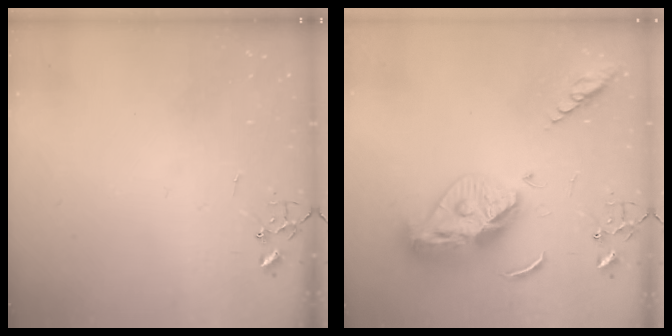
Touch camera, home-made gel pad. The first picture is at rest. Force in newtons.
{"total": 15.9, "press": 15.8, "slide": 1.5}